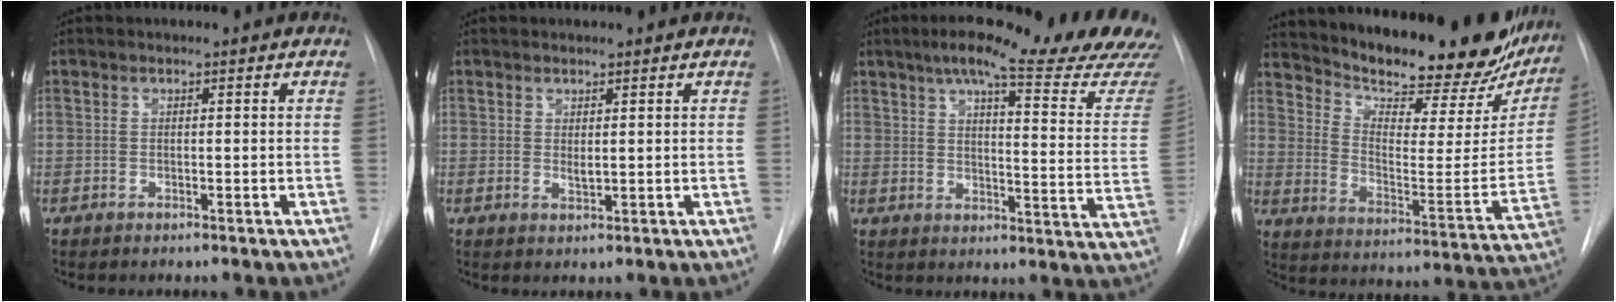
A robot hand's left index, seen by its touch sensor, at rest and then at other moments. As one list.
[{"total": 1.2, "force": [0.6, 0.6, 0.9], "torque": [-0.018, -0.009, 0.012]}, {"total": 24.5, "force": [21.0, 1.1, 12.6], "torque": [-0.175, -0.068, 0.248]}, {"total": 27.3, "force": [23.9, 7.4, 11.0], "torque": [-0.179, -0.065, 0.314]}]